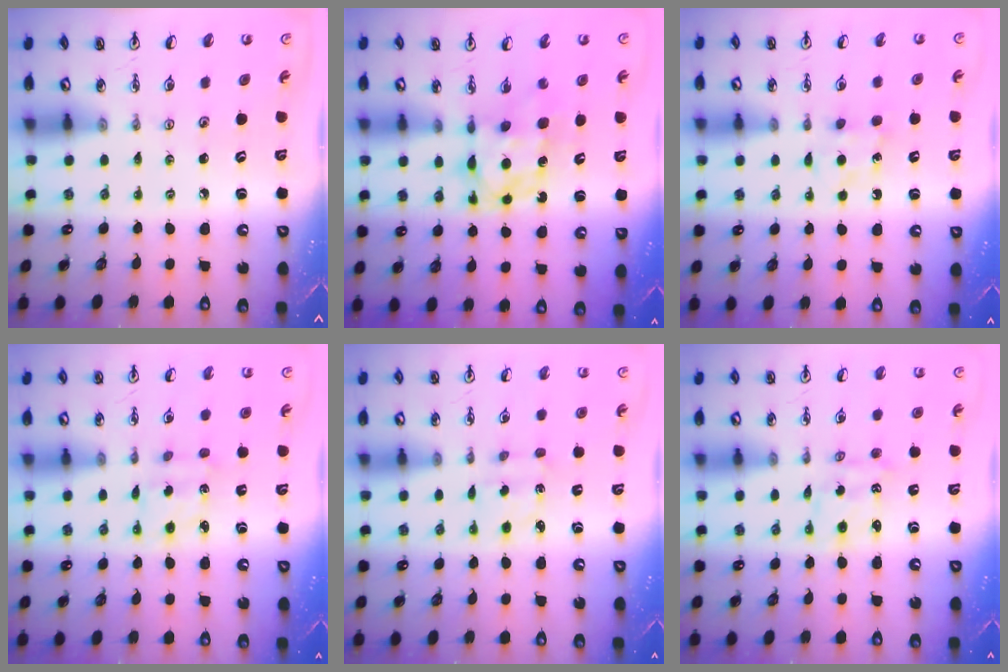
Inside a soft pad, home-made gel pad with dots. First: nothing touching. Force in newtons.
{"total": 6.9, "press": 6.9, "slide": 0.6}
{"total": 5.7, "press": 5.7, "slide": 0.8}
{"total": 2.6, "press": 2.6, "slide": 0.6}
{"total": 2.4, "press": 2.3, "slide": 0.6}
{"total": 1.1, "press": 1.1, "slide": 0.1}